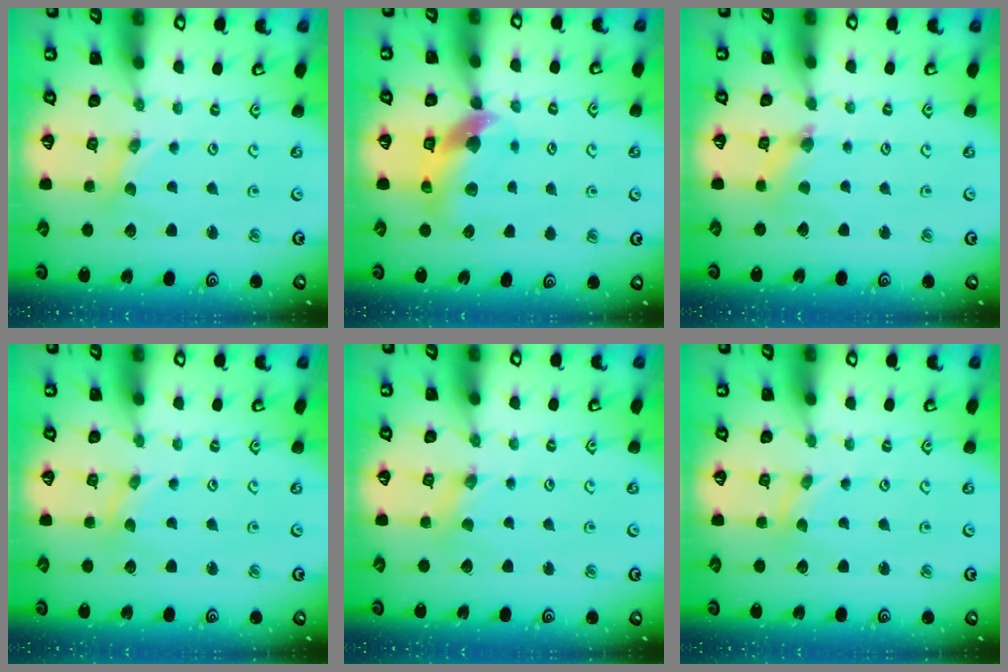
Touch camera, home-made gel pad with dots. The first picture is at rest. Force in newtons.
{"total": 10.8, "press": 10.7, "slide": 1.6}
{"total": 1.5, "press": 1.5, "slide": 0.3}
{"total": 0.0}
{"total": 1.8, "press": 1.8, "slide": 0.3}
{"total": 0.0}